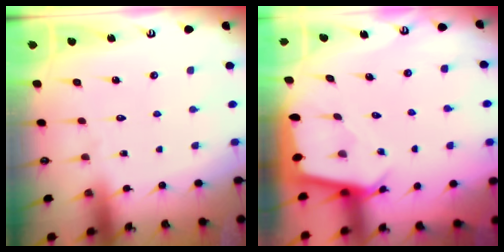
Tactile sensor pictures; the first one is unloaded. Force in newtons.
{"total": 2.4, "press": 2.4, "slide": 0.3}